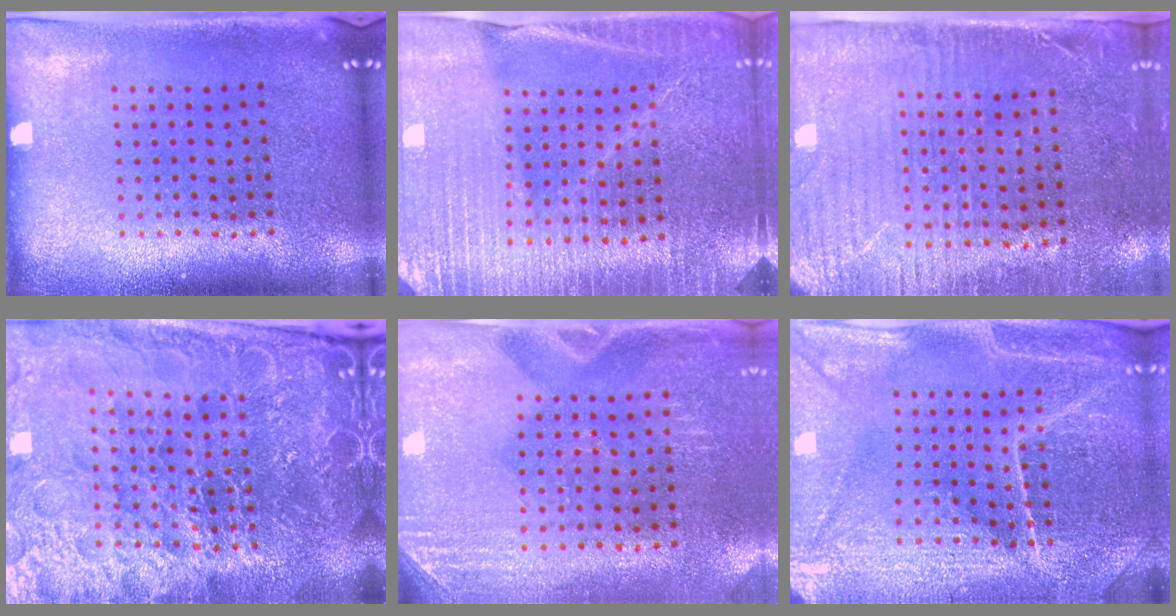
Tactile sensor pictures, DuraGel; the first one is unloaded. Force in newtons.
{"total": 3.9, "press": 3.7, "slide": 1.2}
{"total": 3.1, "press": 2.7, "slide": 1.6}
{"total": 6.7, "press": 6.0, "slide": 3.1}
{"total": 2.8, "press": 2.5, "slide": 1.3}
{"total": 4.3, "press": 4.2, "slide": 0.9}